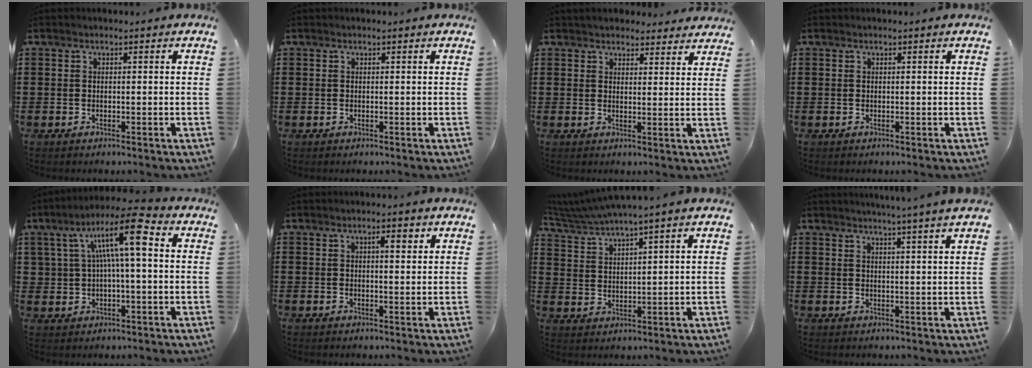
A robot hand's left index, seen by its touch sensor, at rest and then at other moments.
{"total": 0.0}
{"total": 3.0, "force": [3.0, 0.6, 0.1], "torque": [-0.010, -0.007, 0.056]}
{"total": 0.0}
{"total": 11.4, "force": [3.0, 3.4, 10.5], "torque": [-0.192, 0.009, 0.050]}
{"total": 2.9, "force": [1.2, 0.9, 2.5], "torque": [-0.035, 0.002, 0.016]}
{"total": 4.2, "force": [3.8, -0.4, 1.8], "torque": [-0.049, -0.016, 0.067]}
{"total": 3.0, "force": [2.6, -0.9, 1.1], "torque": [-0.027, -0.010, 0.045]}